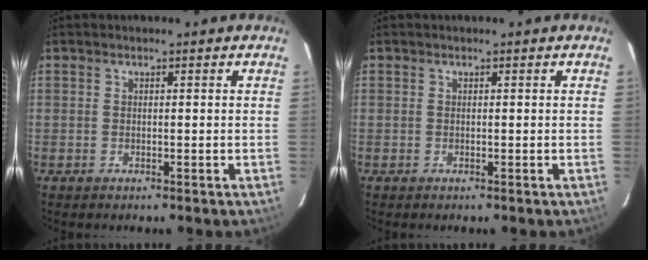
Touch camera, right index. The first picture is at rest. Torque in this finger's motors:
{"motor_torque": [0.00, 0.00, 0.01, 0.01]}